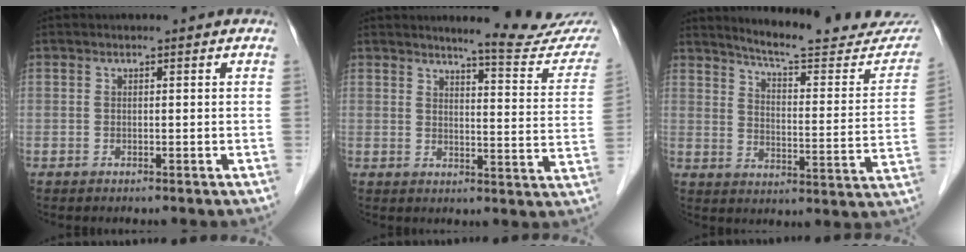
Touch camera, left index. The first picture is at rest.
{"total": 12.8, "force": [12.0, 0.1, 4.6], "torque": [-0.048, -0.058, 0.127]}
{"total": 20.2, "force": [18.9, 2.1, 6.9], "torque": [-0.088, -0.074, 0.234]}